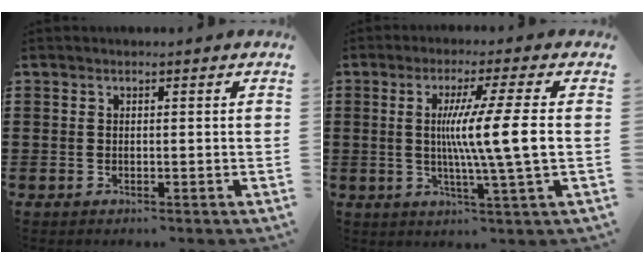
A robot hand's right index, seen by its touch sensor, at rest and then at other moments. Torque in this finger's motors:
{"motor_torque": [2.08, -0.05, 0.96, 0.21]}